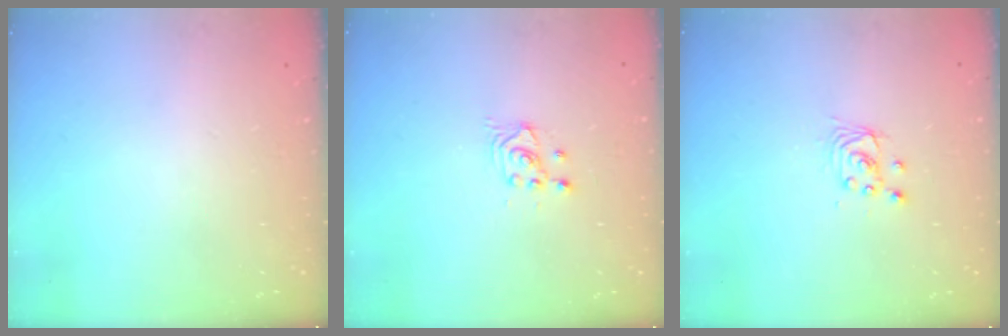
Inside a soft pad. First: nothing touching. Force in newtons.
{"total": 2.7, "press": 2.7, "slide": 0.2}
{"total": 2.9, "press": 2.9, "slide": 0.1}